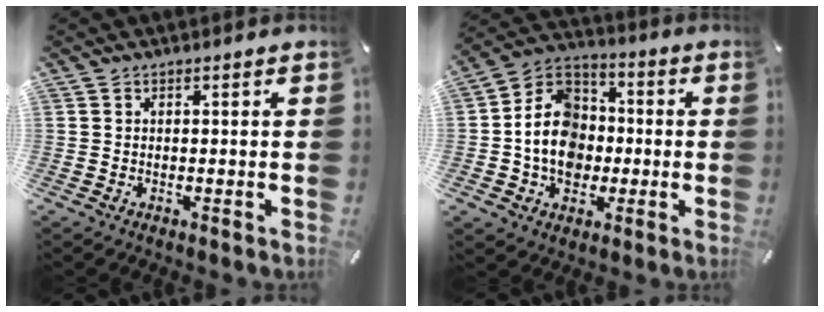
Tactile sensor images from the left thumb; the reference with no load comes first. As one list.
[{"total": 12.8, "force": [-2.7, 10.8, 6.3], "torque": [-0.150, 0.024, -0.049]}]